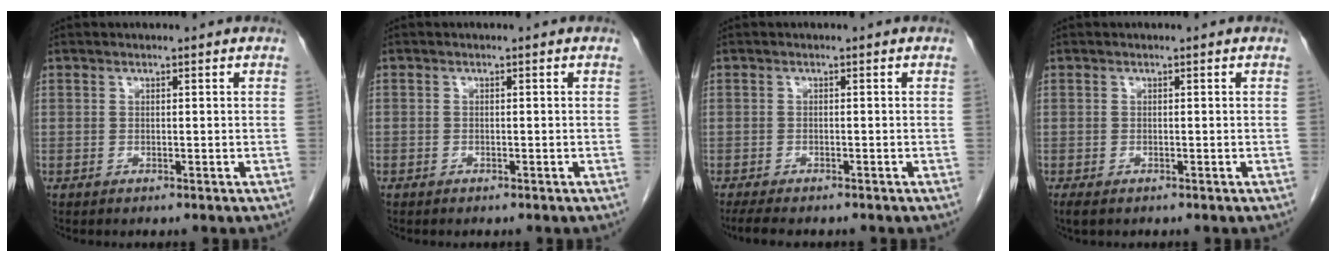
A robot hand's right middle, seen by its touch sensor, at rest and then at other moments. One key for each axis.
{"total": 0.5, "fx": -0.4, "fy": 0.4, "fz": 0.0, "tx": -0.007, "ty": 0.003, "tz": -0.008}
{"total": 4.8, "fx": -4.1, "fy": 1.2, "fz": 2.4, "tx": -0.039, "ty": -0.012, "tz": -0.060}
{"total": 1.7, "fx": -1.2, "fy": 0.8, "fz": 0.8, "tx": -0.016, "ty": -0.004, "tz": -0.016}